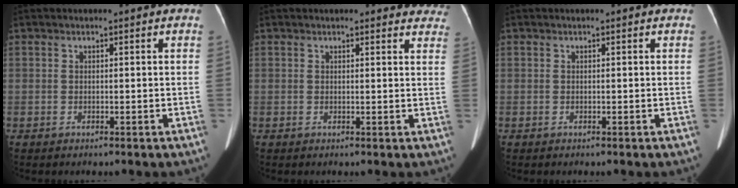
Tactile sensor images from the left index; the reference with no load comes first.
{"total": 8.2, "force": [7.6, 2.7, 1.5], "torque": [0.021, -0.003, 0.055]}
{"total": 0.0}